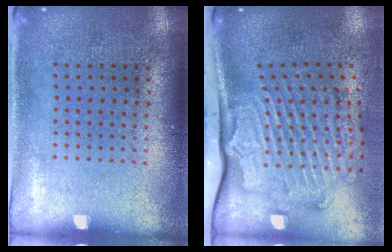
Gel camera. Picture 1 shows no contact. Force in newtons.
{"total": 2.5, "press": 2.2, "slide": 1.2}